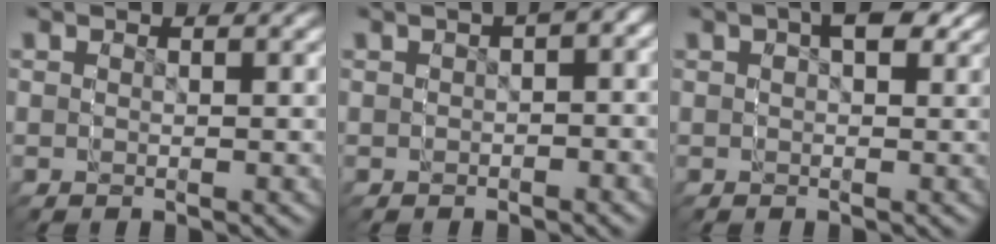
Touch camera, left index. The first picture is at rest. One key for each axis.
{"total": 1.1, "fx": 0.1, "fy": 0.8, "fz": 0.8, "tx": -0.025, "ty": 0.004, "tz": 0.002}
{"total": 2.2, "fx": 1.0, "fy": 1.5, "fz": 1.3, "tx": -0.013, "ty": 0.000, "tz": 0.011}